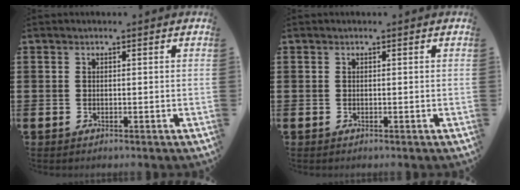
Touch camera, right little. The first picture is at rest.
{"total": 0.0}